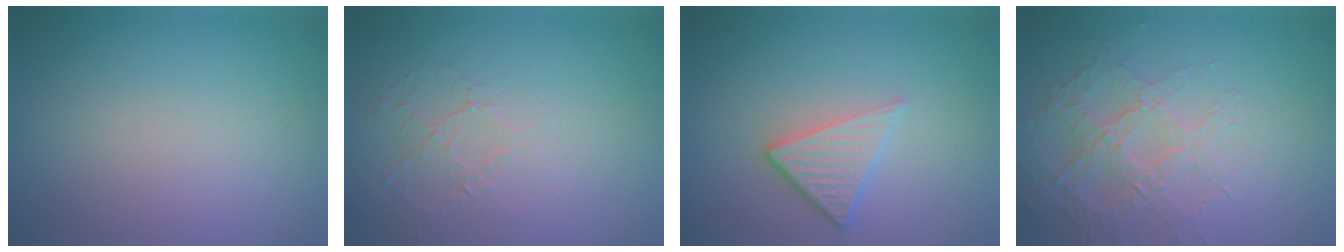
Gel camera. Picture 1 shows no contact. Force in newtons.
{"total": 1.4, "press": 0.8, "slide": 1.2}
{"total": 3.6, "press": 2.7, "slide": 2.3}
{"total": 3.7, "press": 3.4, "slide": 1.4}